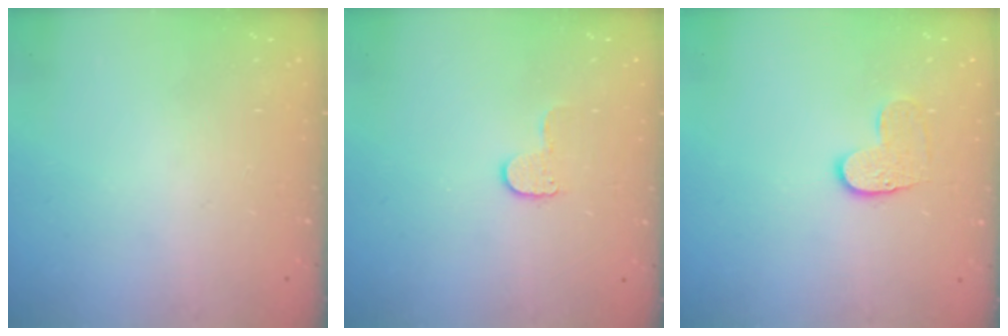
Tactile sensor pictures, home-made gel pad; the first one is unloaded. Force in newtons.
{"total": 5.4, "press": 5.4, "slide": 0.5}
{"total": 6.4, "press": 6.4, "slide": 0.4}